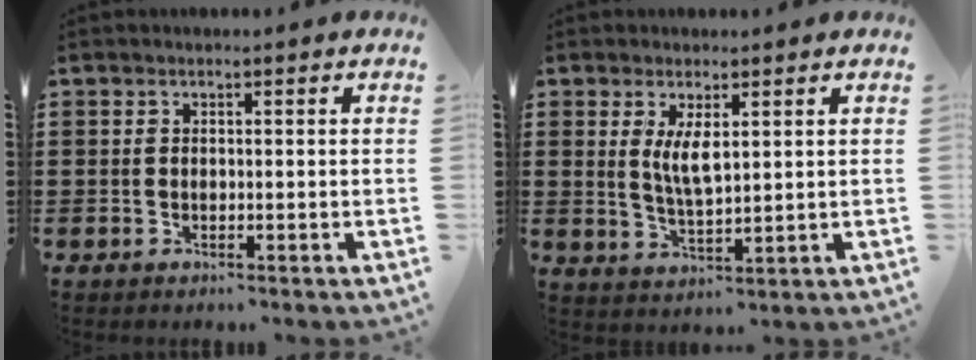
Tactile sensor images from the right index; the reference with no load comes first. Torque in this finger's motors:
{"motor_torque": [0.47, 0.44, 0.50, 0.06]}